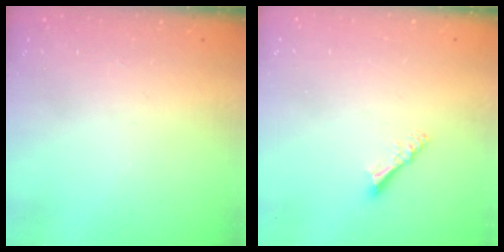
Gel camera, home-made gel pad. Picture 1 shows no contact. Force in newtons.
{"total": 4.2, "press": 4.1, "slide": 0.5}